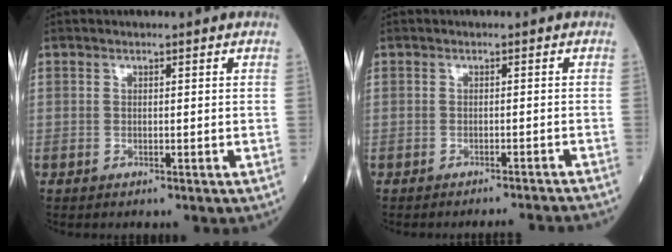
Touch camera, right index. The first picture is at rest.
{"total": 6.4, "force": [-6.2, -1.0, 1.0], "torque": [-0.005, -0.011, -0.068]}